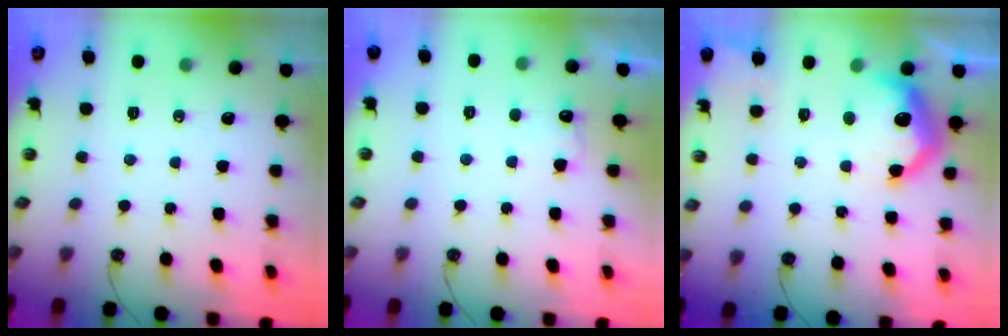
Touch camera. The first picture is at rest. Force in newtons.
{"total": 7.4, "press": 7.3, "slide": 1.3}
{"total": 13.0, "press": 13.0, "slide": 0.8}